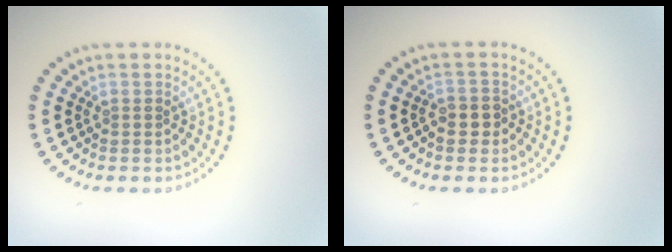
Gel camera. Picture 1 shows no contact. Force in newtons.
{"total": 1.3, "press": 1.2, "slide": 0.5}